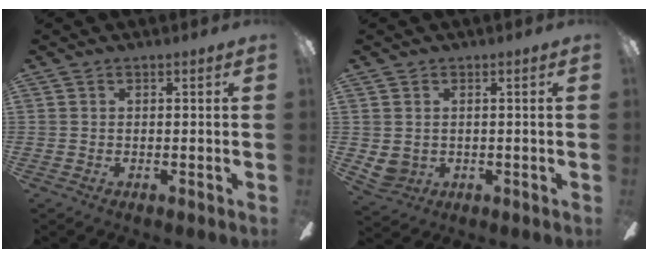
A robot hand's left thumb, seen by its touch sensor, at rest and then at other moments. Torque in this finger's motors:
{"motor_torque": [-0.02, 0.04, -0.08, 0.00, -0.01]}